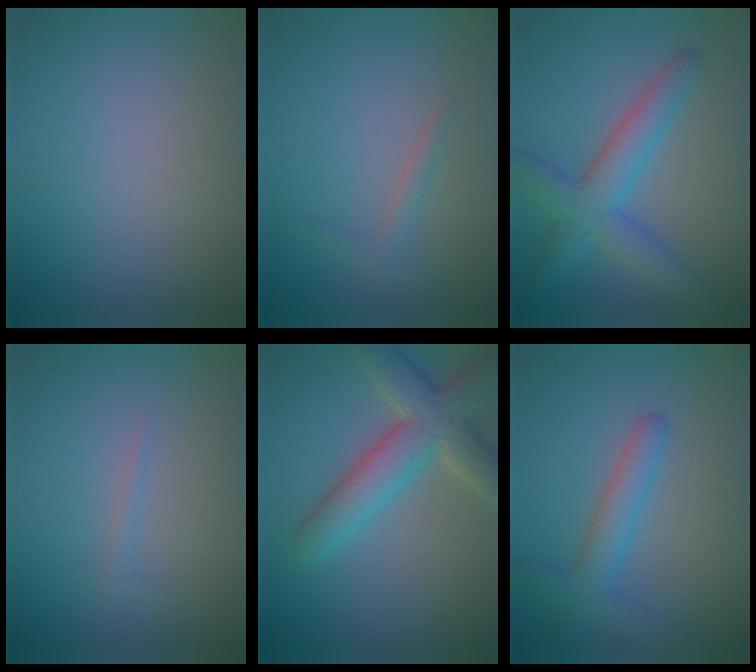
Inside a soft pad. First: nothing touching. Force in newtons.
{"total": 1.3, "press": 1.3, "slide": 0.1}
{"total": 4.9, "press": 4.9, "slide": 0.3}
{"total": 0.7, "press": 0.7, "slide": 0.0}
{"total": 6.1, "press": 6.1, "slide": 0.4}
{"total": 3.3, "press": 3.3, "slide": 0.0}